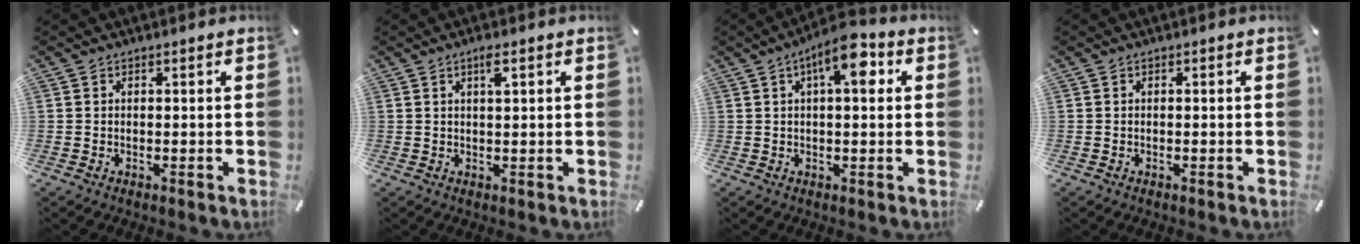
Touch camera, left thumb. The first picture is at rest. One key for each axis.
{"total": 2.5, "fx": 1.2, "fy": 0.4, "fz": 2.1, "tx": -0.045, "ty": 0.002, "tz": 0.020}
{"total": 9.0, "fx": 3.2, "fy": 3.4, "fz": 7.7, "tx": -0.121, "ty": -0.004, "tz": 0.048}
{"total": 0.0}